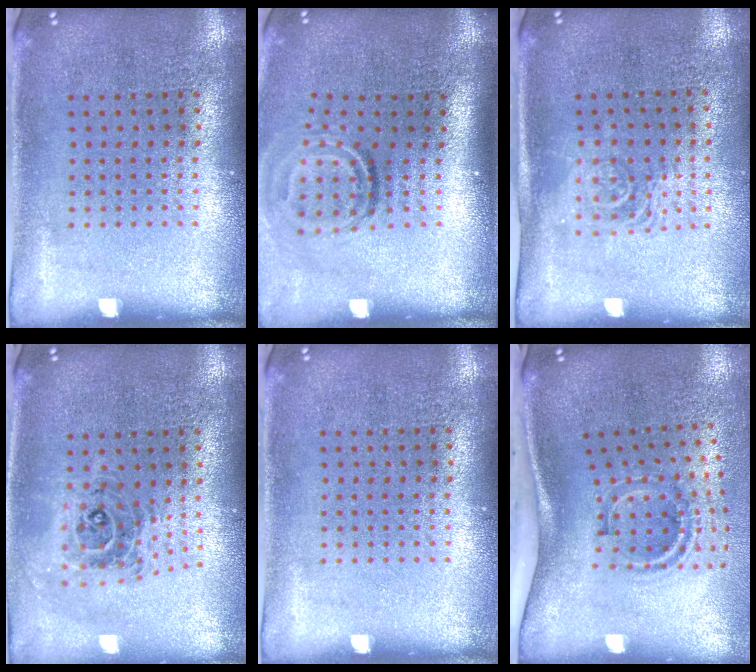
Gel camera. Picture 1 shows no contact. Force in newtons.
{"total": 1.9, "press": 1.1, "slide": 1.5}
{"total": 1.6, "press": 1.3, "slide": 0.9}
{"total": 0.9, "press": 0.9, "slide": 0.2}
{"total": 0.0}
{"total": 2.0, "press": 1.3, "slide": 1.6}